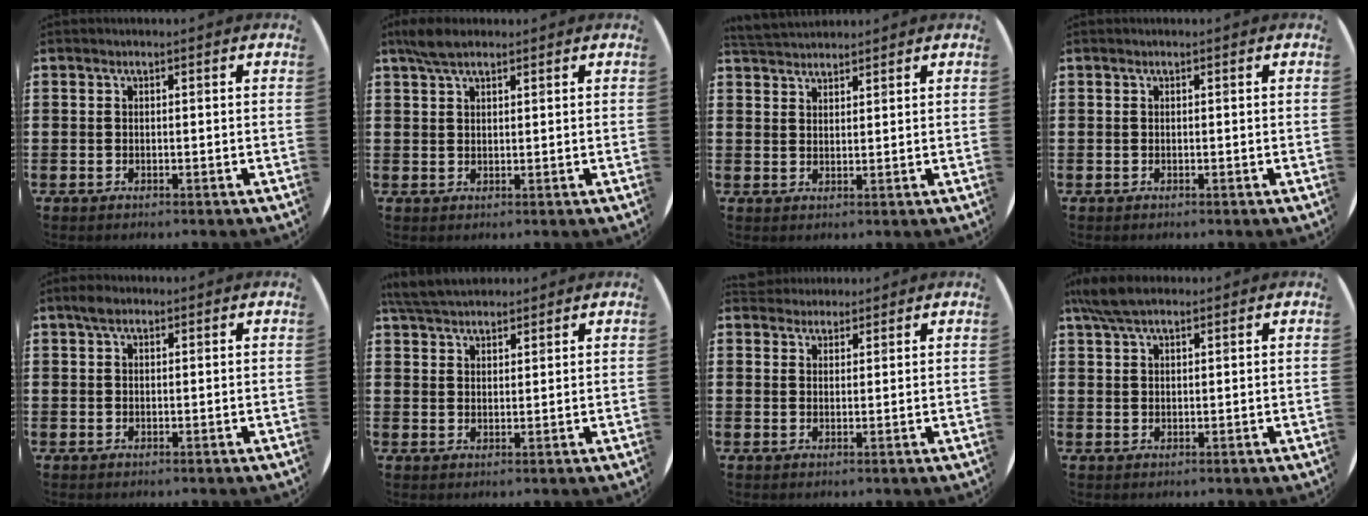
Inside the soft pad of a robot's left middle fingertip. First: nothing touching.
{"total": 3.6, "force": [2.7, 1.3, 2.0], "torque": [-0.044, 0.009, 0.049]}
{"total": 3.1, "force": [3.0, 0.6, 0.0], "torque": [-0.006, -0.004, 0.058]}
{"total": 0.0}
{"total": 1.7, "force": [1.1, 0.9, 1.0], "torque": [-0.013, 0.004, 0.017]}
{"total": 5.1, "force": [4.7, 1.3, 1.3], "torque": [-0.036, -0.007, 0.091]}
{"total": 2.3, "force": [2.1, 0.7, -0.2], "torque": [0.001, 0.001, 0.042]}
{"total": 4.8, "force": [3.7, 1.4, 2.8], "torque": [-0.062, 0.004, 0.067]}